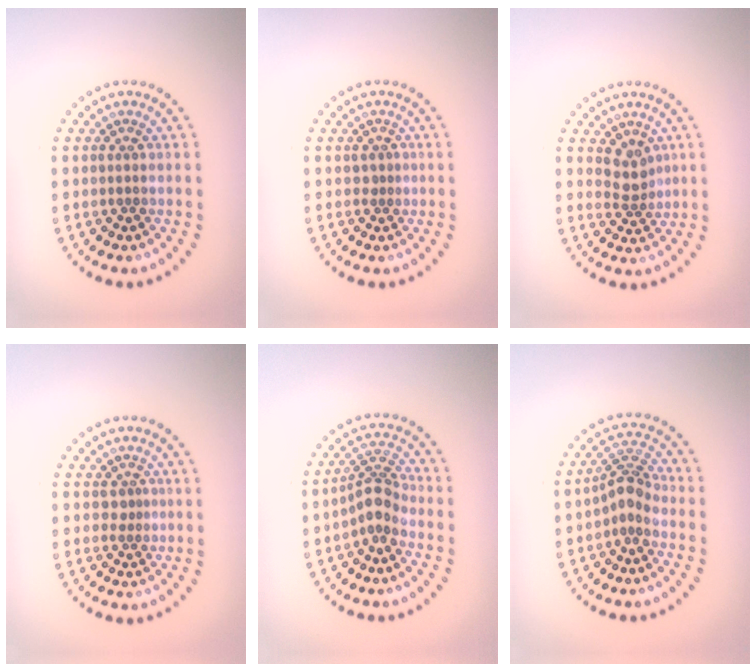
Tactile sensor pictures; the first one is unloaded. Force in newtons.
{"total": 0.6, "press": 0.3, "slide": 0.5}
{"total": 2.2, "press": 1.8, "slide": 1.3}
{"total": 0.7, "press": 0.4, "slide": 0.6}
{"total": 2.9, "press": 2.0, "slide": 2.1}
{"total": 2.6, "press": 1.9, "slide": 1.7}